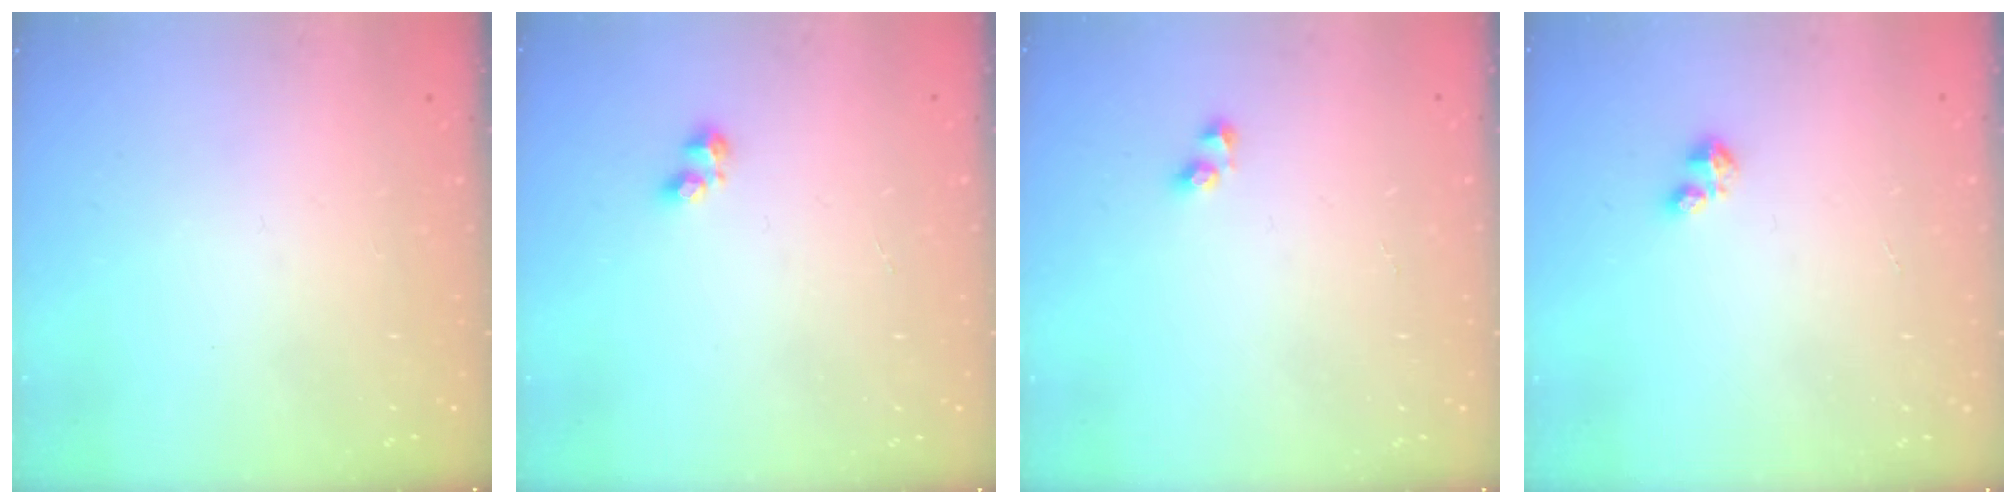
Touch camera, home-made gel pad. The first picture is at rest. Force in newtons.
{"total": 2.4, "press": 2.3, "slide": 0.8}
{"total": 2.7, "press": 2.6, "slide": 0.6}
{"total": 1.6, "press": 1.6, "slide": 0.3}